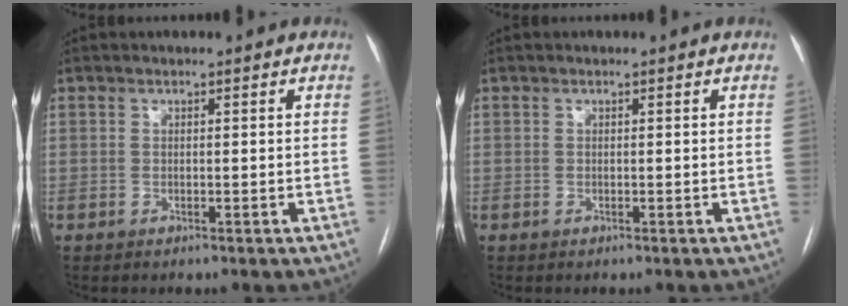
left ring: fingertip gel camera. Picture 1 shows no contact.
{"total": 0.0}